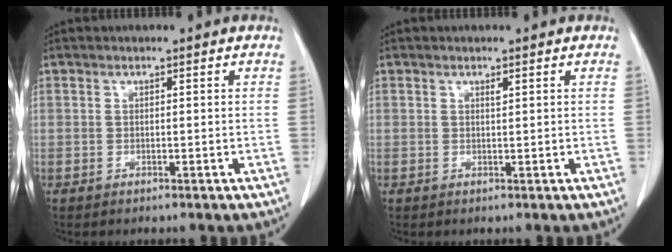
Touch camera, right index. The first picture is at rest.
{"total": 0.5, "force": [0.4, 0.1, 0.4], "torque": [-0.011, -0.003, 0.006]}